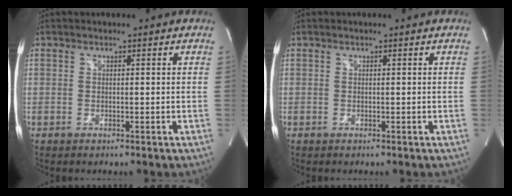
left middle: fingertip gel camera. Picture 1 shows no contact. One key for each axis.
{"total": 0.0}